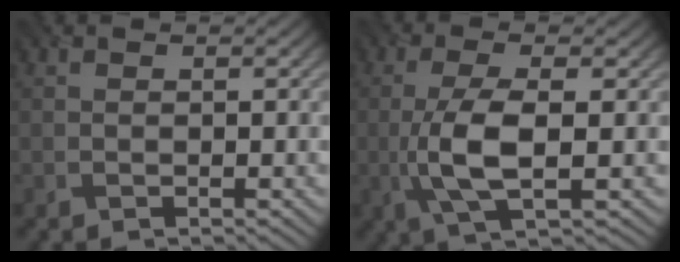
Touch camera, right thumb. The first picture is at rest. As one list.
[{"total": 6.6, "force": [-0.8, 2.1, 6.2], "torque": [-0.137, -0.001, -0.020]}]